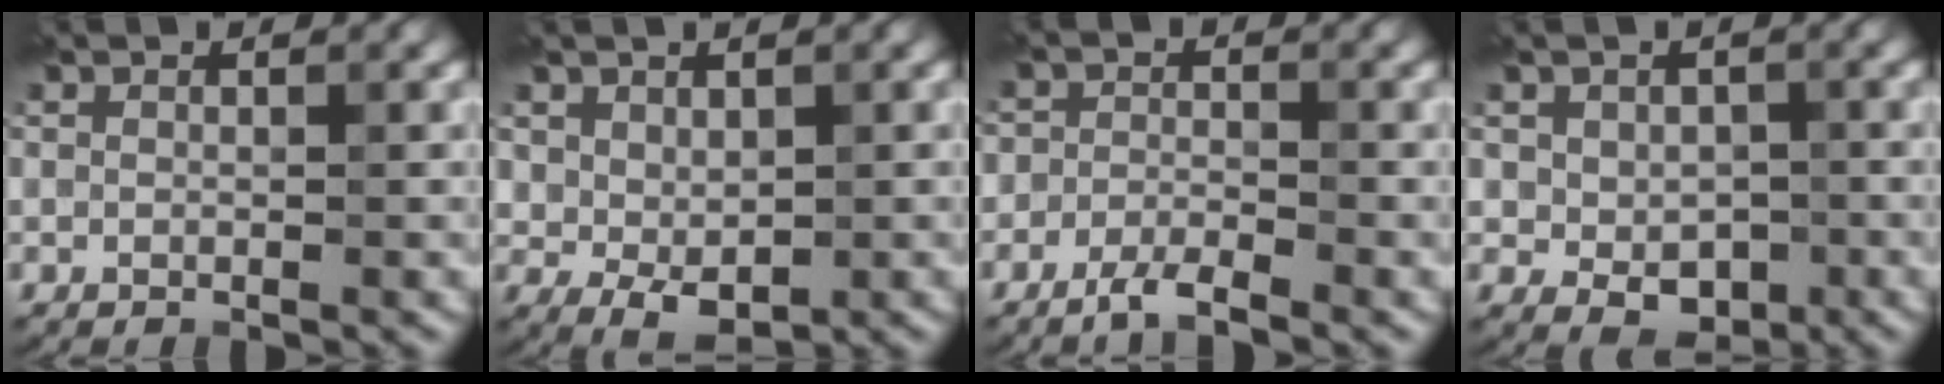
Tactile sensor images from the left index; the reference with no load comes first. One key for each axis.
{"total": 2.9, "fx": 0.5, "fy": 2.1, "fz": 1.9, "tx": -0.032, "ty": -0.010, "tz": 0.017}
{"total": 2.5, "fx": -2.0, "fy": 0.8, "fz": 1.3, "tx": -0.024, "ty": 0.001, "tz": -0.043}
{"total": 3.7, "fx": -0.2, "fy": 2.8, "fz": 2.4, "tx": -0.041, "ty": -0.011, "tz": 0.002}